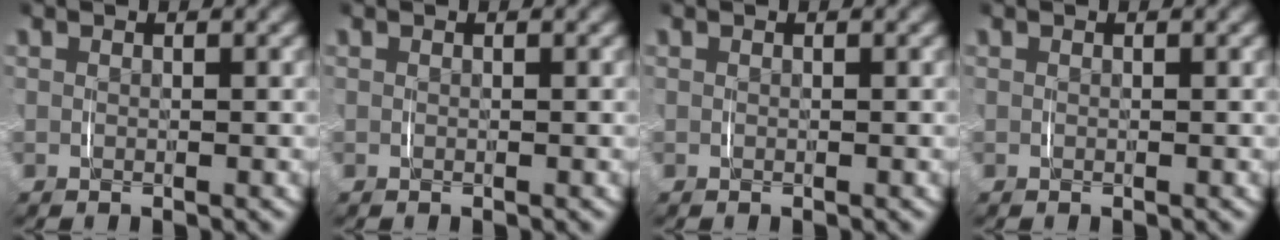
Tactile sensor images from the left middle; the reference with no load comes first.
{"total": 0.0}
{"total": 0.0}
{"total": 0.0}